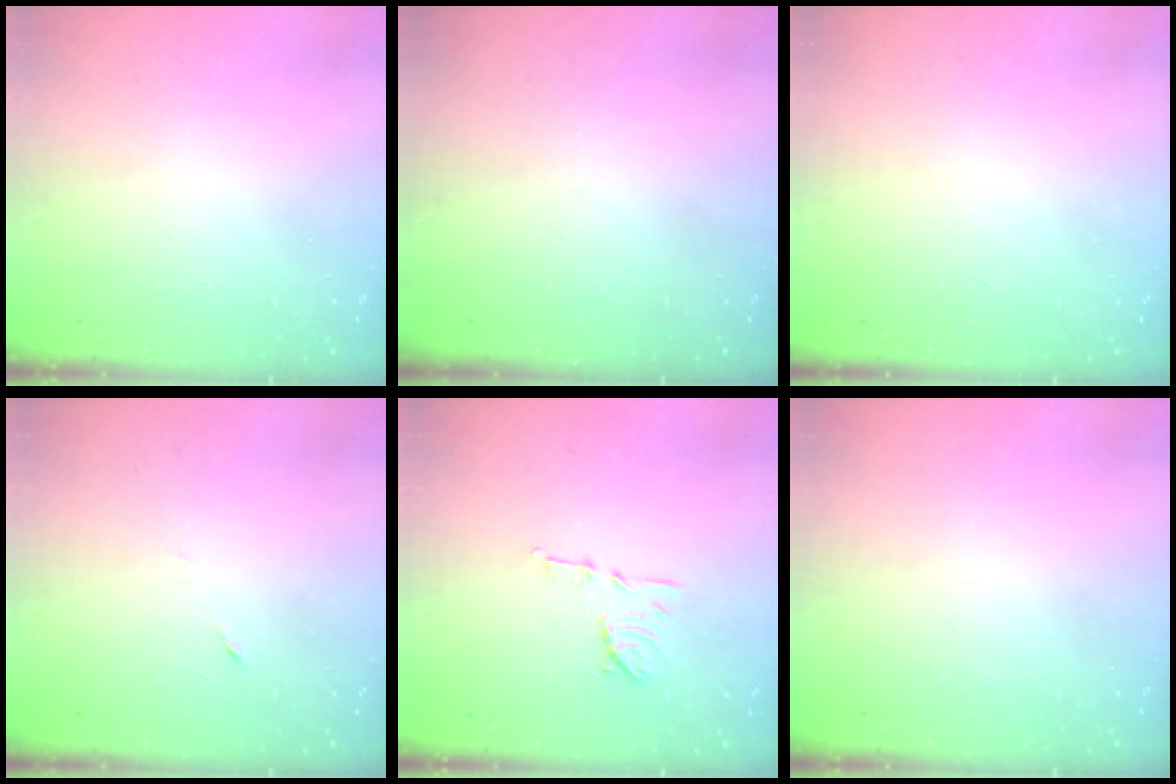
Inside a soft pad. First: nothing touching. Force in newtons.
{"total": 0.0}
{"total": 1.6, "press": 1.6, "slide": 0.1}
{"total": 3.3, "press": 3.0, "slide": 1.4}
{"total": 8.3, "press": 8.3, "slide": 1.1}
{"total": 0.0}